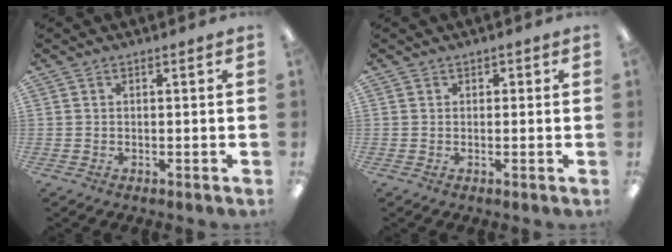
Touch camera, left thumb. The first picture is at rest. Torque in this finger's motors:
{"motor_torque": [-0.33, 0.06, -0.32, -0.10, -0.01]}